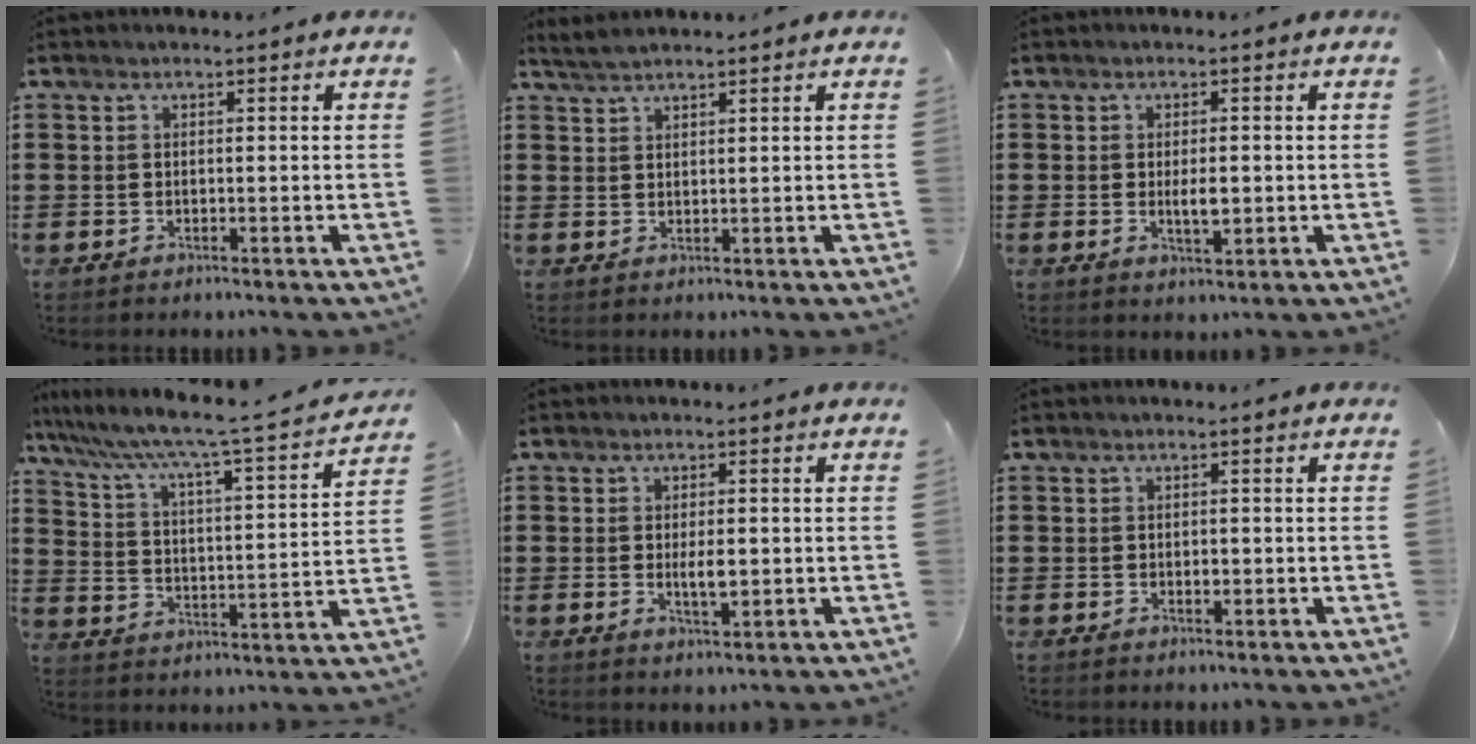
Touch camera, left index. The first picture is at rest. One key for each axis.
{"total": 2.2, "fx": 2.0, "fy": 0.1, "fz": 0.7, "tx": -0.018, "ty": 0.004, "tz": 0.040}
{"total": 3.2, "fx": 0.0, "fy": 1.1, "fz": 3.1, "tx": -0.048, "ty": -0.004, "tz": -0.002}
{"total": 5.7, "fx": 4.7, "fy": -0.5, "fz": 3.1, "tx": -0.085, "ty": -0.049, "tz": 0.066}
{"total": 3.5, "fx": 0.1, "fy": 1.1, "fz": 3.3, "tx": -0.052, "ty": -0.005, "tz": 0.000}
{"total": 1.1, "fx": 0.1, "fy": 0.5, "fz": 1.0, "tx": -0.019, "ty": 0.002, "tz": 0.001}